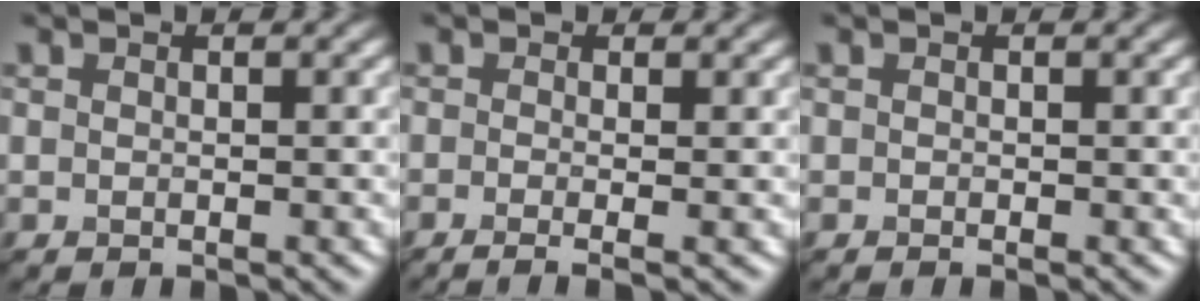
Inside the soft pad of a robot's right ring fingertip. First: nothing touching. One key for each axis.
{"total": 2.9, "fx": -0.2, "fy": 1.4, "fz": 2.5, "tx": -0.036, "ty": -0.001, "tz": -0.019}
{"total": 0.0}